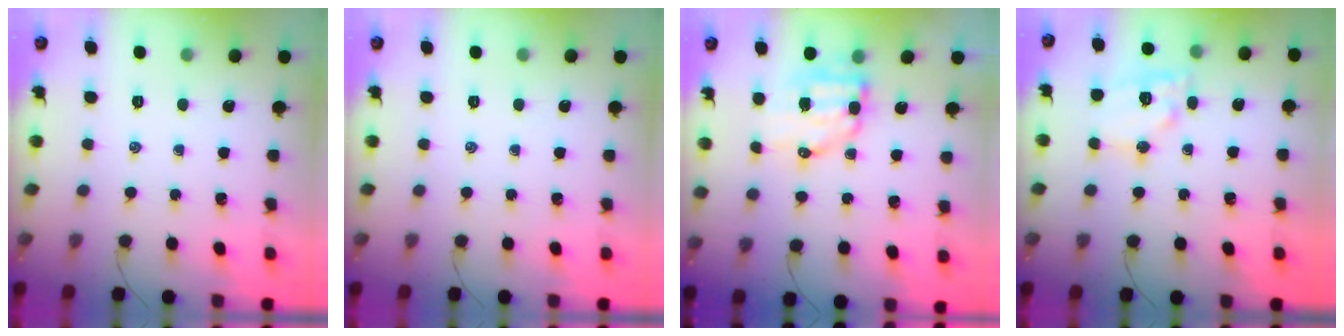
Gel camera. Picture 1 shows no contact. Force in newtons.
{"total": 0.0}
{"total": 7.9, "press": 7.7, "slide": 1.7}
{"total": 12.6, "press": 12.5, "slide": 1.5}